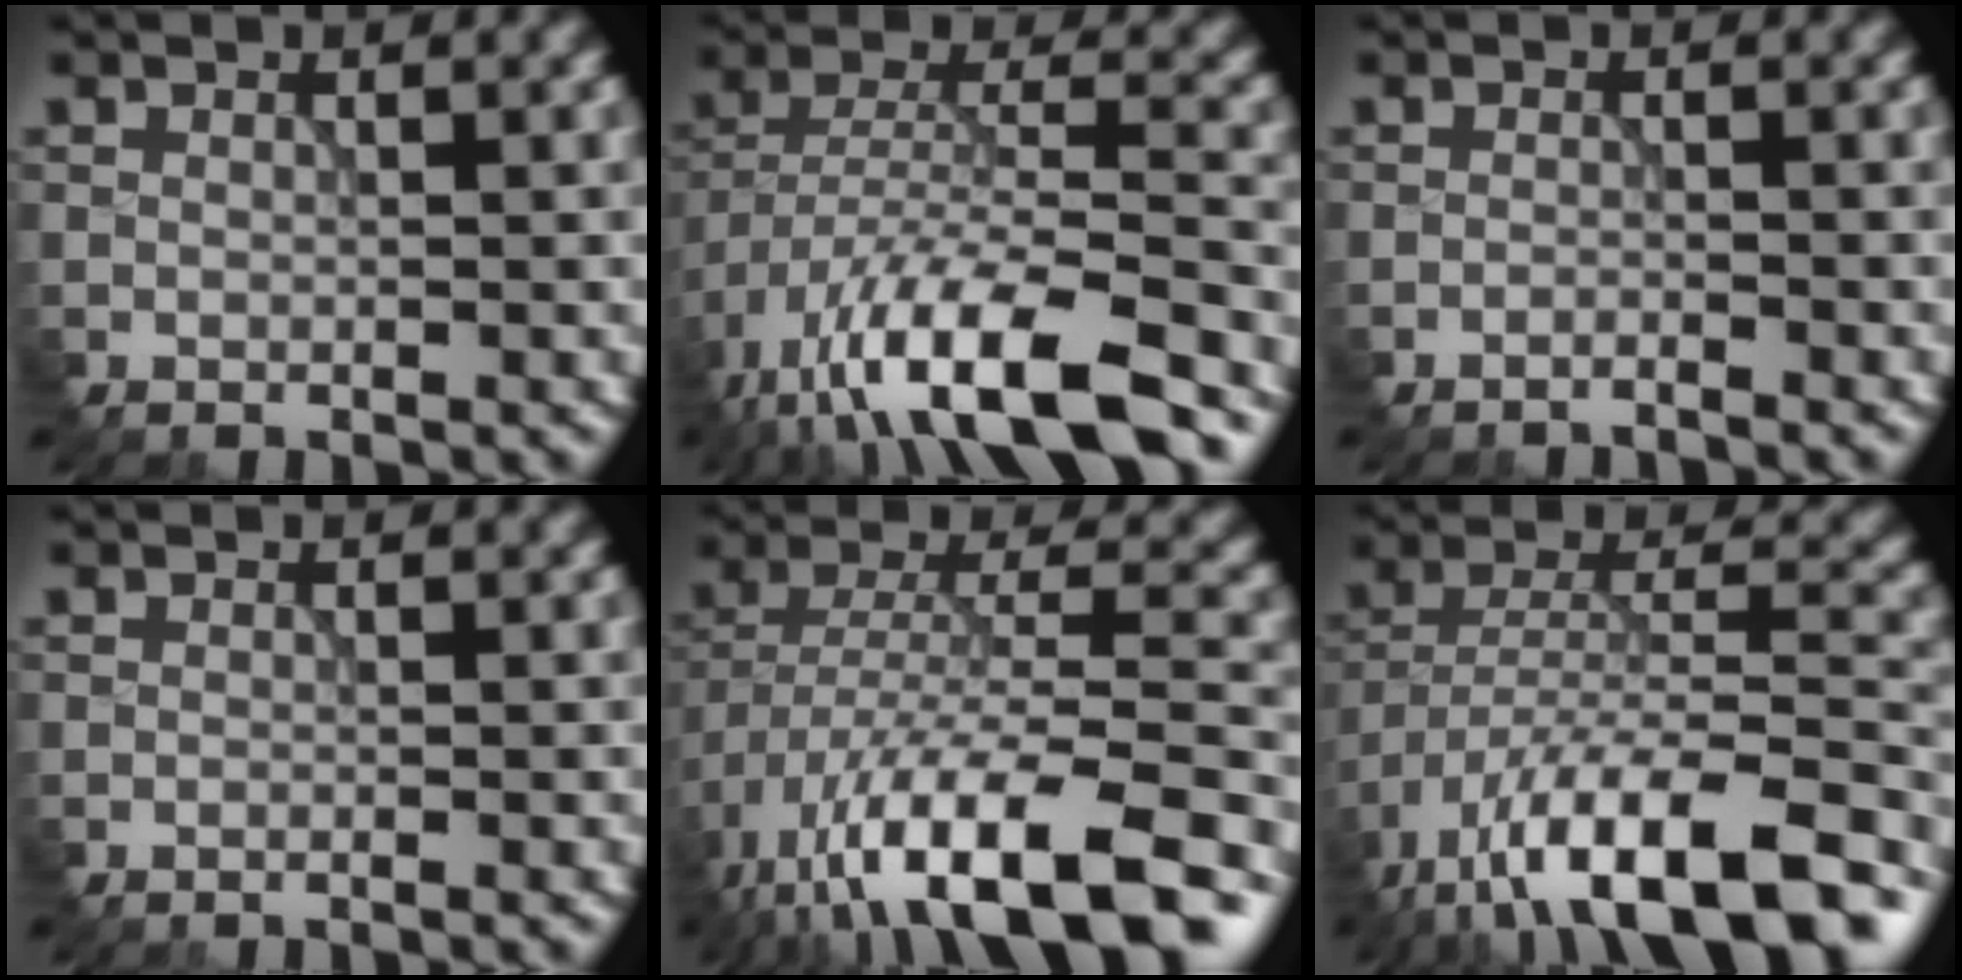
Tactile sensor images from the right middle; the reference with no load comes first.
{"total": 13.9, "force": [-9.4, 4.3, 9.3], "torque": [-0.177, -0.002, -0.157]}
{"total": 1.3, "force": [-1.2, 0.0, 0.4], "torque": [0.000, 0.001, -0.029]}
{"total": 0.6, "force": [-0.2, 0.2, 0.4], "torque": [-0.001, -0.002, -0.008]}
{"total": 15.1, "force": [-9.0, 5.2, 11.0], "torque": [-0.207, 0.004, -0.146]}
{"total": 15.0, "force": [-10.3, 5.0, 9.6], "torque": [-0.175, 0.005, -0.170]}